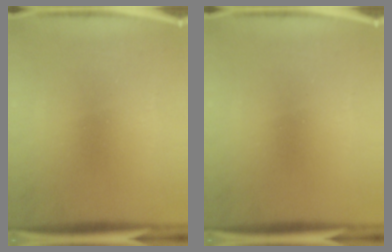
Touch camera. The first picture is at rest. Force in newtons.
{"total": 0.0}